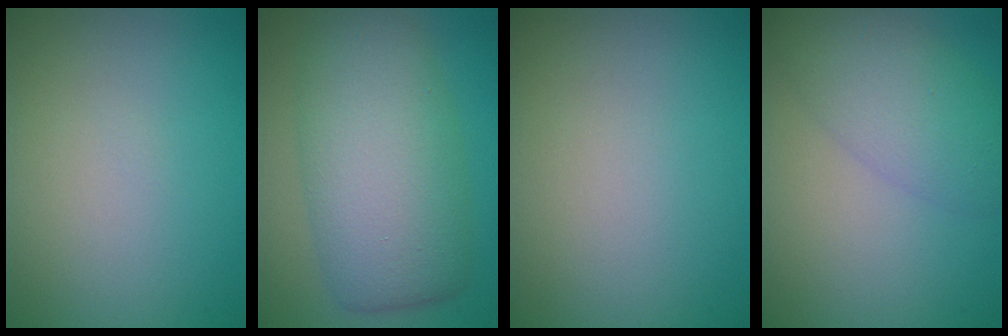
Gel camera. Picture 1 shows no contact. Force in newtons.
{"total": 9.0, "press": 9.0, "slide": 0.2}
{"total": 0.0}
{"total": 4.6, "press": 4.6, "slide": 0.4}